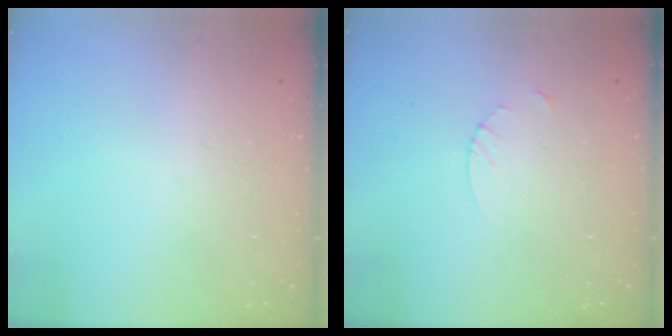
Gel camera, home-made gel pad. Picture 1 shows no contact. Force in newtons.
{"total": 2.7, "press": 2.7, "slide": 0.3}